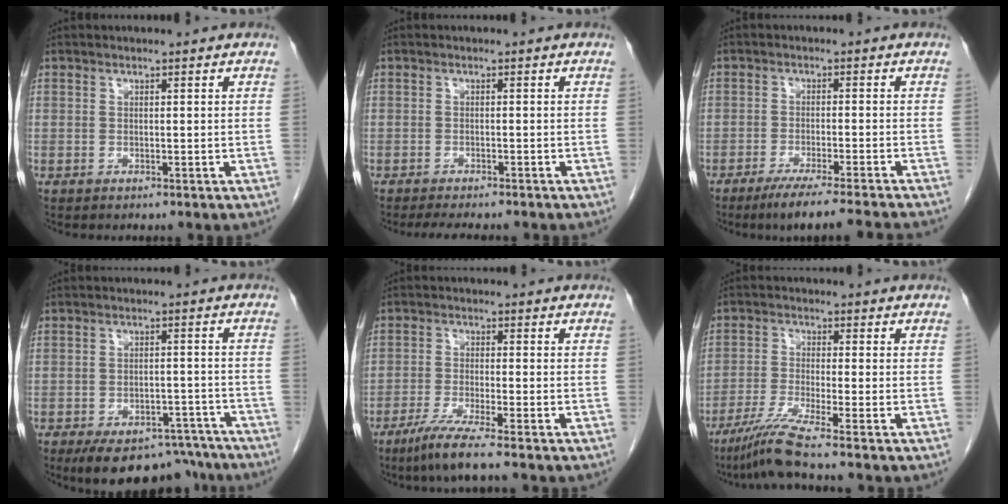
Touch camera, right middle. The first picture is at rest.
{"total": 6.4, "force": [-5.6, 1.2, 2.9], "torque": [-0.035, -0.008, -0.080]}
{"total": 11.0, "force": [-9.6, -1.3, 5.2], "torque": [-0.050, -0.024, -0.144]}
{"total": 13.1, "force": [-10.6, 5.8, 5.0], "torque": [-0.062, 0.016, -0.141]}
{"total": 6.1, "force": [-4.4, -0.9, 4.0], "torque": [-0.076, -0.020, -0.087]}
{"total": 5.9, "force": [-4.6, -1.8, 3.3], "torque": [-0.067, -0.029, -0.096]}